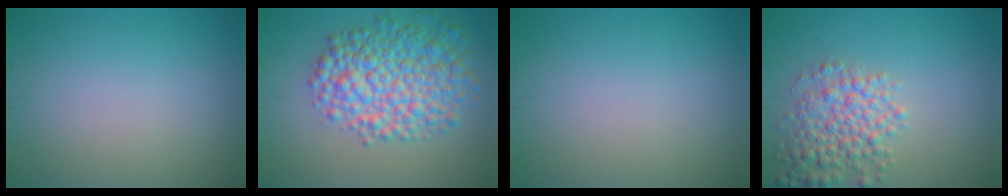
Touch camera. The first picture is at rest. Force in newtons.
{"total": 7.7, "press": 7.7, "slide": 0.2}
{"total": 0.0}
{"total": 4.5, "press": 4.5, "slide": 0.1}